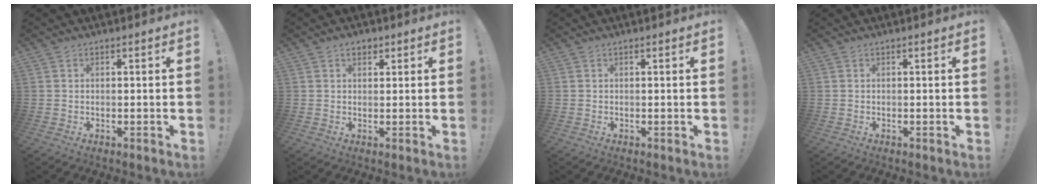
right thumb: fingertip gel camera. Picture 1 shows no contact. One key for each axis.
{"total": 2.4, "fx": 1.3, "fy": 1.6, "fz": 1.2, "tx": -0.014, "ty": -0.001, "tz": 0.022}
{"total": 0.0}
{"total": 0.0}